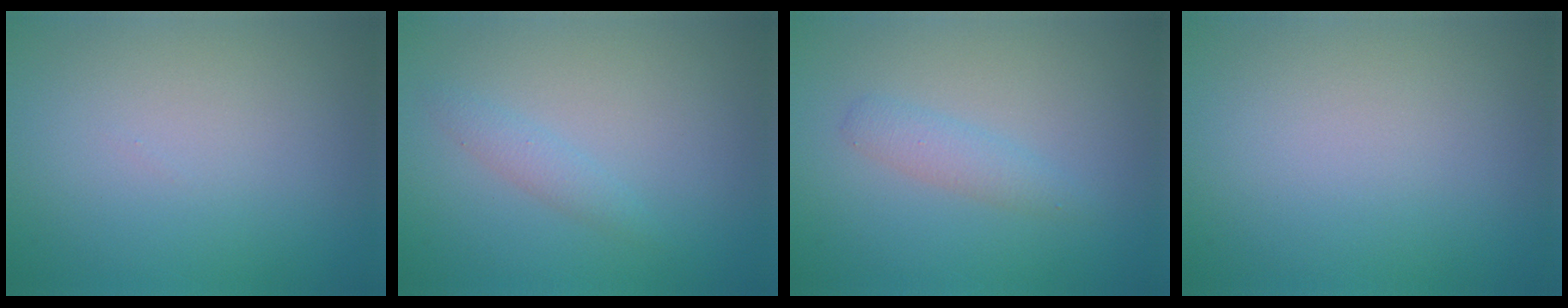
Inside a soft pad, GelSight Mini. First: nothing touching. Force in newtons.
{"total": 1.3, "press": 1.3, "slide": 0.0}
{"total": 1.7, "press": 1.7, "slide": 0.0}
{"total": 0.0}